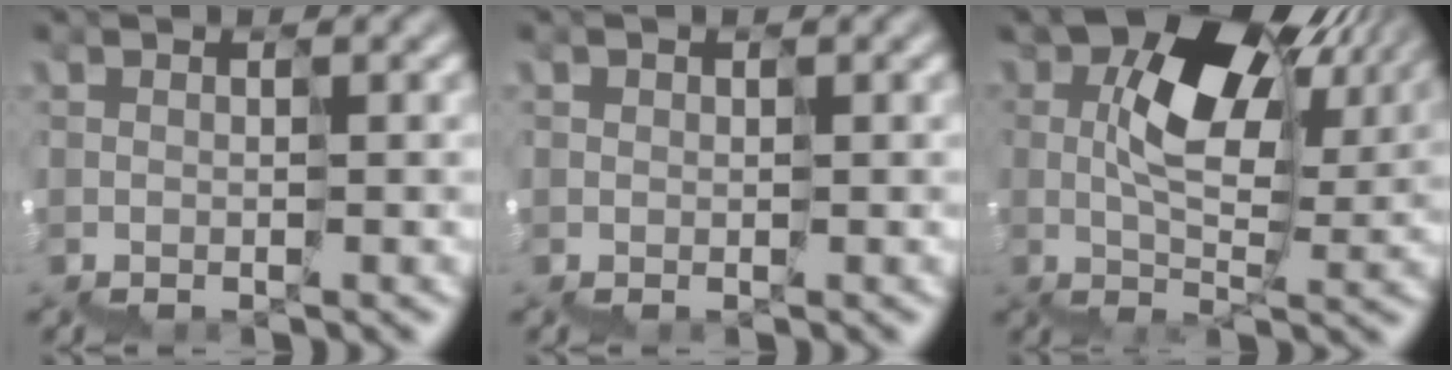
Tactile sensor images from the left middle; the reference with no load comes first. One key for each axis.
{"total": 0.8, "fx": 0.5, "fy": 0.6, "fz": 0.1, "tx": -0.013, "ty": 0.004, "tz": 0.008}
{"total": 7.8, "fx": 3.6, "fy": 3.6, "fz": 5.9, "tx": -0.102, "ty": 0.020, "tz": 0.056}